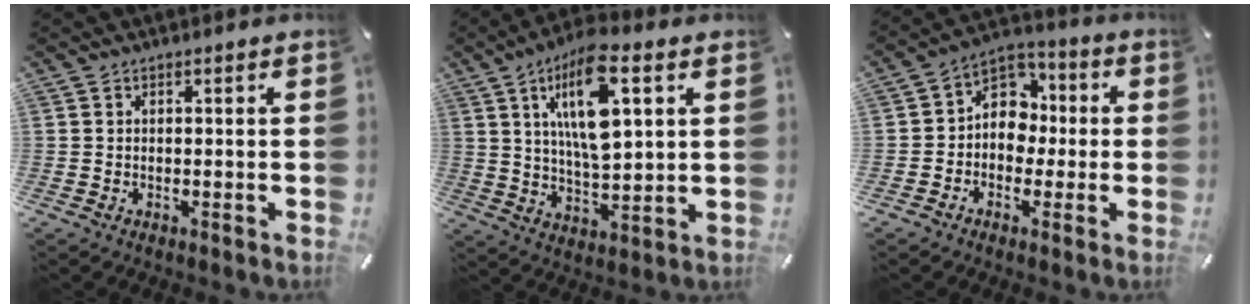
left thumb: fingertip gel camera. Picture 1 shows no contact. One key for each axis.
{"total": 15.2, "fx": 6.4, "fy": 5.9, "fz": 12.4, "tx": -0.233, "ty": -0.016, "tz": 0.101}
{"total": 9.5, "fx": -0.5, "fy": 8.5, "fz": 4.2, "tx": -0.079, "ty": 0.010, "tz": -0.009}